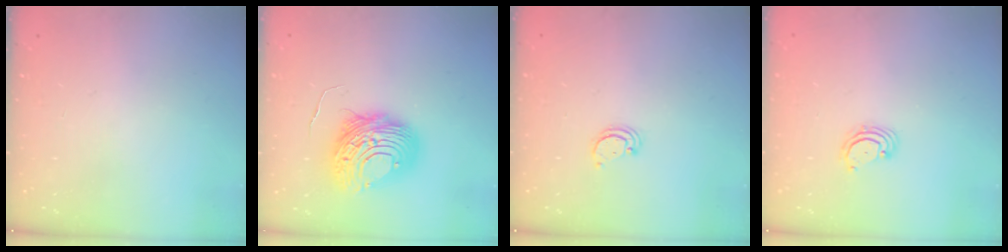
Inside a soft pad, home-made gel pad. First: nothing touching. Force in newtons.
{"total": 13.2, "press": 13.2, "slide": 1.3}
{"total": 2.2, "press": 2.2, "slide": 0.1}
{"total": 2.7, "press": 2.7, "slide": 0.3}